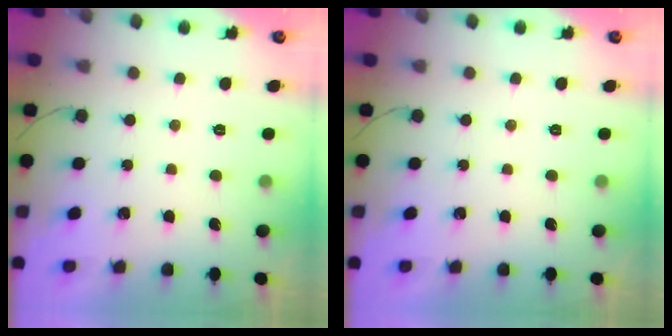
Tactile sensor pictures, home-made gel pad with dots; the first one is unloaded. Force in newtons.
{"total": 0.0}